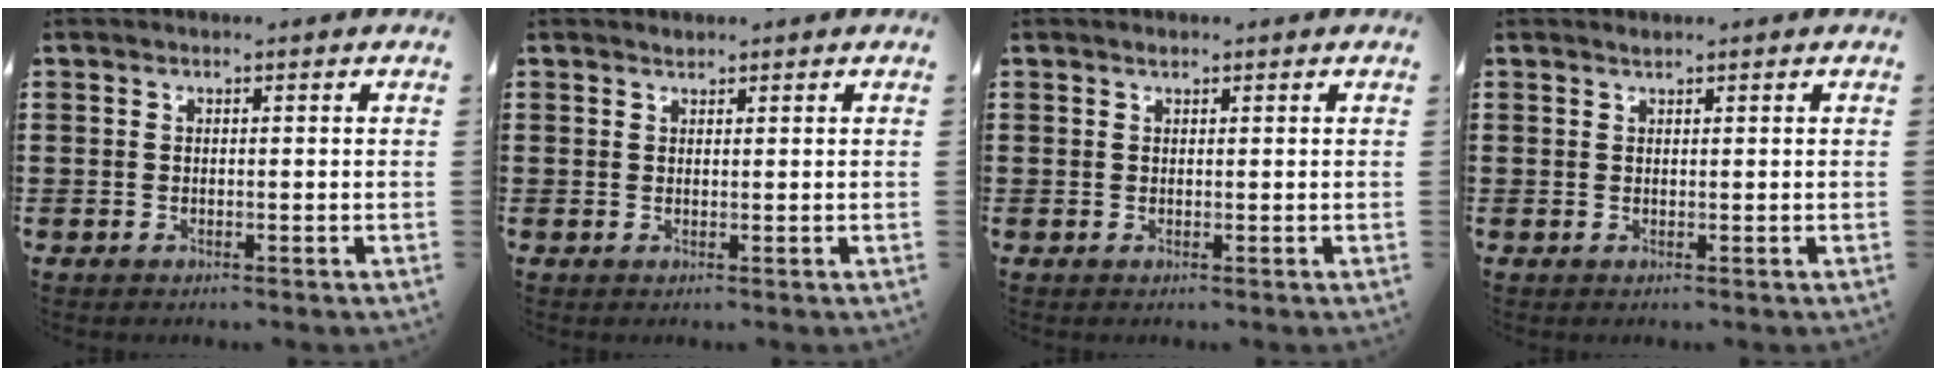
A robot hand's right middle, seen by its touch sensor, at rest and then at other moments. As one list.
[{"total": 0.8, "force": [0.8, 0.3, -0.1], "torque": [-0.001, 0.000, 0.015]}, {"total": 0.6, "force": [0.5, 0.3, 0.0], "torque": [-0.002, -0.001, 0.009]}, {"total": 0.6, "force": [0.5, 0.2, 0.0], "torque": [-0.002, 0.000, 0.011]}]